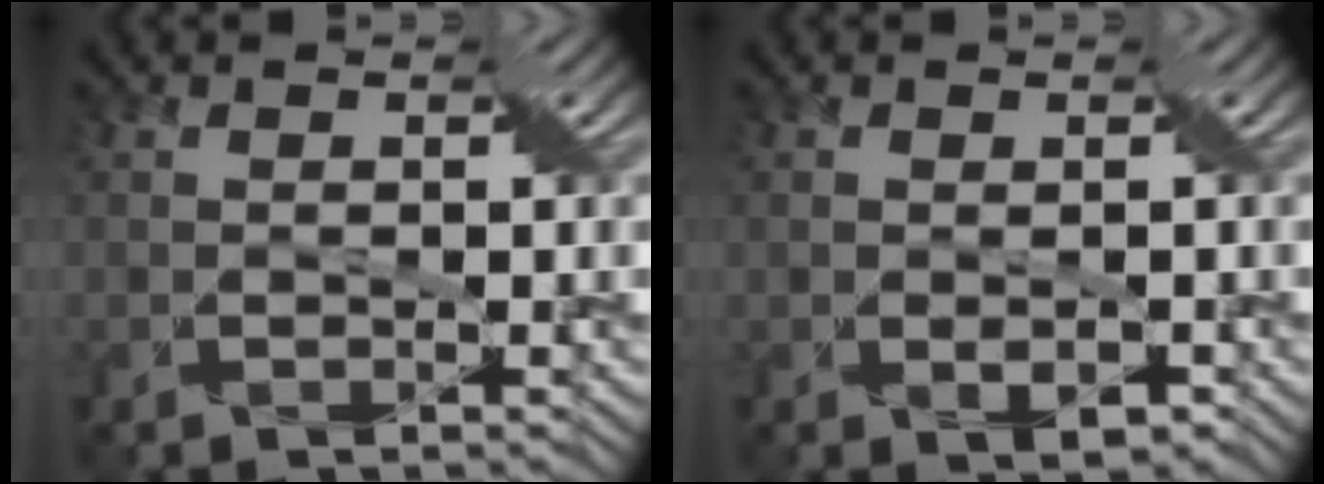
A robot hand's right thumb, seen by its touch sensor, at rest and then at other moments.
{"total": 2.1, "force": [-0.4, 0.9, 1.8], "torque": [-0.037, -0.011, -0.001]}